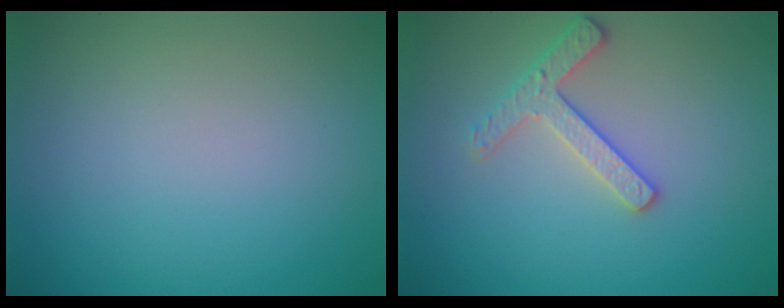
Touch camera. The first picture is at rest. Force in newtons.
{"total": 2.5, "press": 2.4, "slide": 0.3}